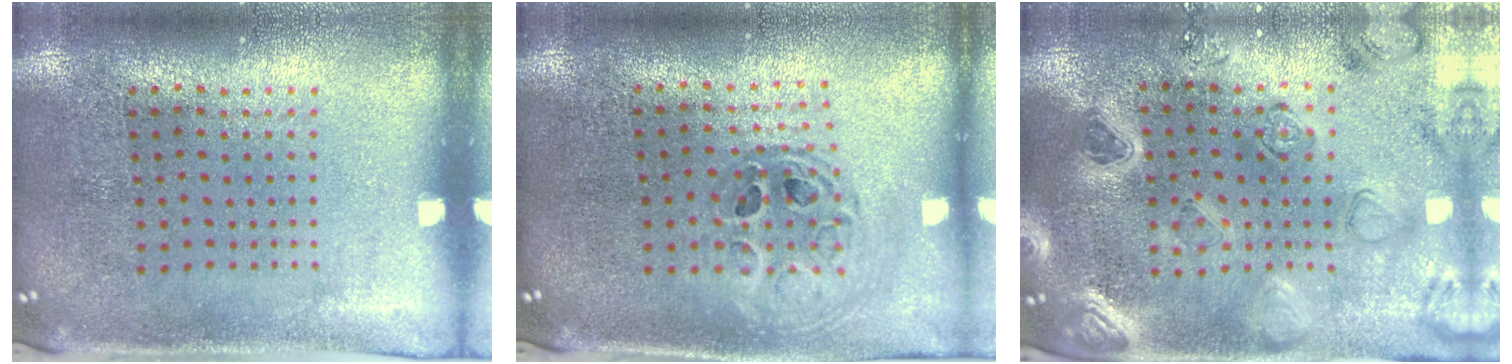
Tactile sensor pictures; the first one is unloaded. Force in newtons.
{"total": 0.8, "press": 0.8, "slide": 0.1}
{"total": 2.1, "press": 2.1, "slide": 0.4}